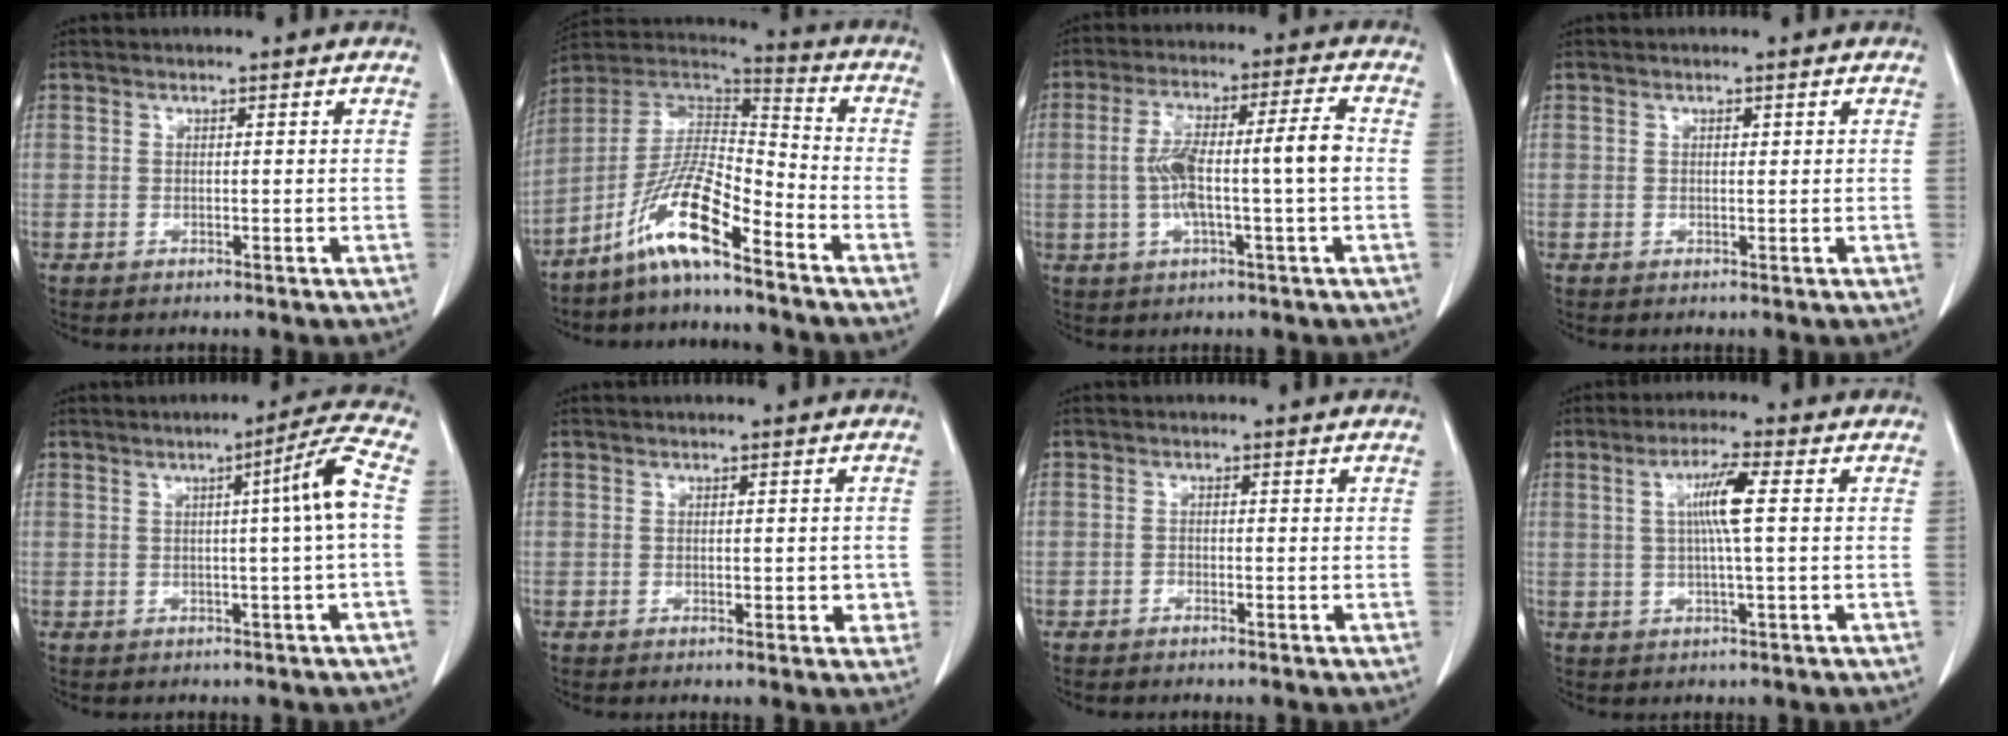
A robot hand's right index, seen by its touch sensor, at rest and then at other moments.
{"total": 11.9, "force": [-7.8, 1.4, 8.9], "torque": [-0.174, 0.013, -0.151]}
{"total": 10.4, "force": [-0.8, 0.6, 10.4], "torque": [-0.193, 0.025, -0.015]}
{"total": 0.5, "force": [0.3, 0.3, 0.4], "torque": [-0.007, -0.001, 0.004]}
{"total": 6.4, "force": [0.4, -1.4, 6.2], "torque": [-0.089, 0.008, 0.007]}
{"total": 2.6, "force": [-0.3, 1.5, 2.2], "torque": [-0.015, 0.003, 0.002]}
{"total": 0.5, "force": [-0.5, 0.1, 0.2], "torque": [-0.003, 0.000, -0.010]}
{"total": 5.8, "force": [0.9, -0.3, 5.7], "torque": [-0.105, 0.003, 0.018]}